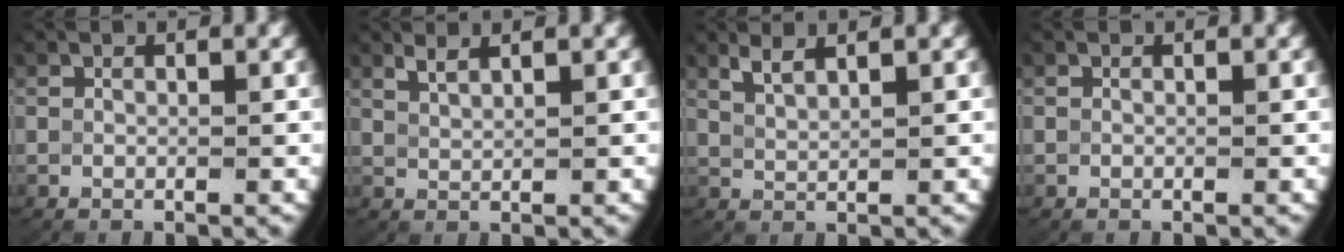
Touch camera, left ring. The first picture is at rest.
{"total": 1.8, "force": [1.6, 0.1, 0.9], "torque": [-0.023, -0.001, 0.036]}
{"total": 2.1, "force": [1.7, 0.4, 1.2], "torque": [-0.033, -0.003, 0.040]}
{"total": 0.0}